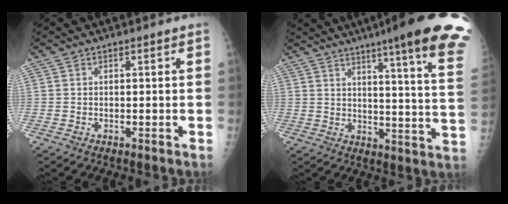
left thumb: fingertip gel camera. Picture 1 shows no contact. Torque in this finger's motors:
{"motor_torque": [2.14, -0.73, 1.28, -1.47, 0.30]}